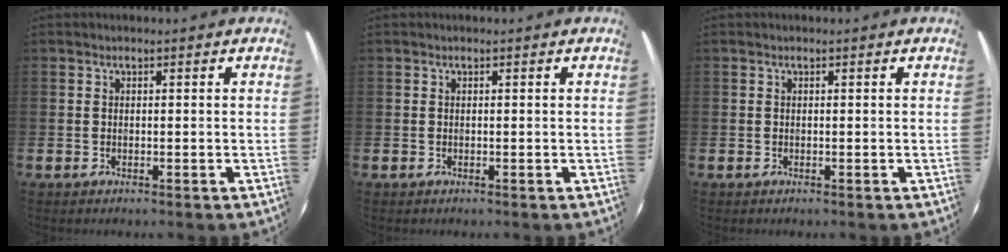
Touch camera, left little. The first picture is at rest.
{"total": 0.0}
{"total": 0.0}